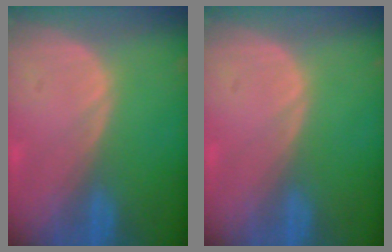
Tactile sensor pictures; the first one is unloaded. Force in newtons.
{"total": 0.0}